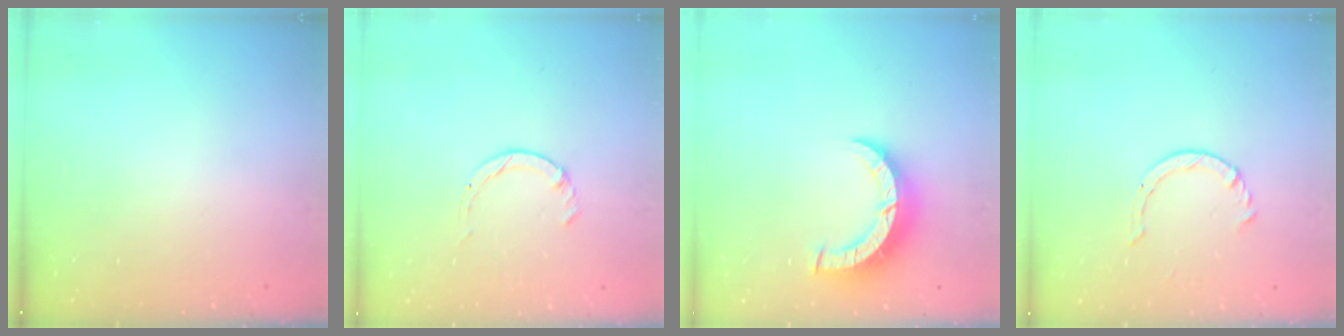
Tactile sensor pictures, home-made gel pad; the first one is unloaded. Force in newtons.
{"total": 1.4, "press": 1.4, "slide": 0.2}
{"total": 8.4, "press": 8.4, "slide": 0.3}
{"total": 3.0, "press": 2.9, "slide": 0.3}